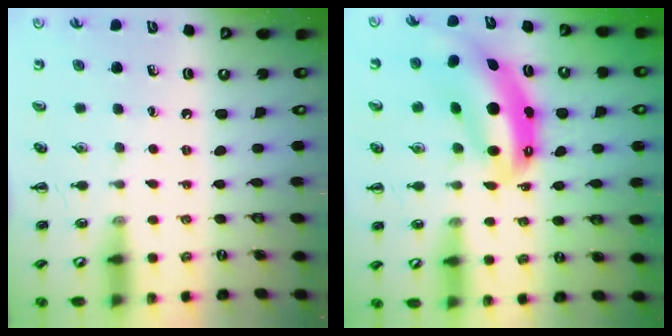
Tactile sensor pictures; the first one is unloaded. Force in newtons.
{"total": 10.6, "press": 10.3, "slide": 2.6}